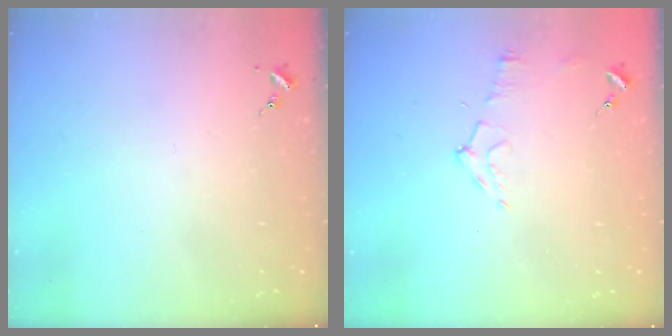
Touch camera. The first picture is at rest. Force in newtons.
{"total": 7.4, "press": 7.4, "slide": 0.7}